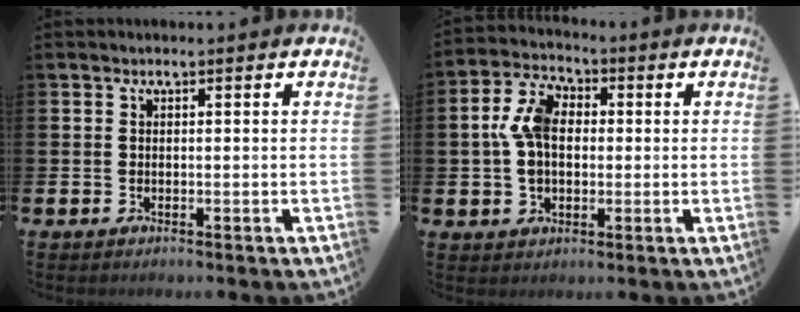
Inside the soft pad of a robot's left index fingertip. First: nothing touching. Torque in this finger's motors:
{"motor_torque": [1.46, 0.18, 0.19, 0.02]}